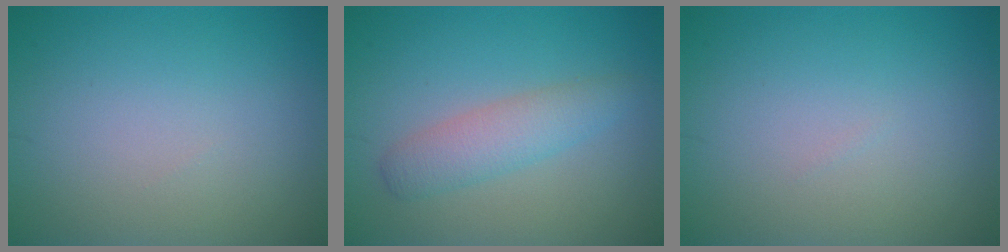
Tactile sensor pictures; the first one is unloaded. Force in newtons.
{"total": 3.1, "press": 3.1, "slide": 0.1}
{"total": 0.0}